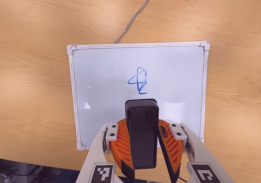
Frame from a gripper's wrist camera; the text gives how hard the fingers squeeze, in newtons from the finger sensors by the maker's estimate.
{"total": 10.1, "left": 10.3, "right": 9.8}